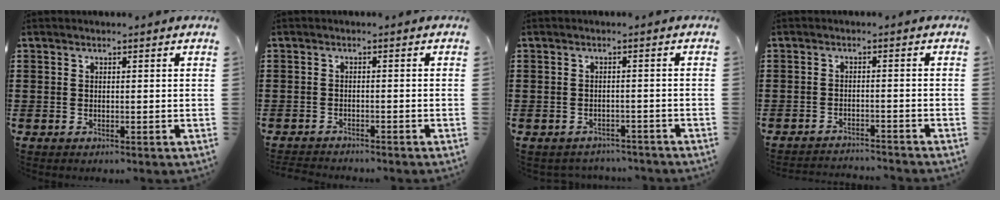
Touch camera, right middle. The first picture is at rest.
{"total": 1.6, "force": [-1.6, 0.1, 0.1], "torque": [-0.005, 0.000, -0.033]}
{"total": 1.8, "force": [-1.7, 0.4, -0.1], "torque": [-0.005, 0.000, -0.039]}
{"total": 2.4, "force": [-2.4, -0.1, 0.1], "torque": [-0.006, 0.002, -0.051]}